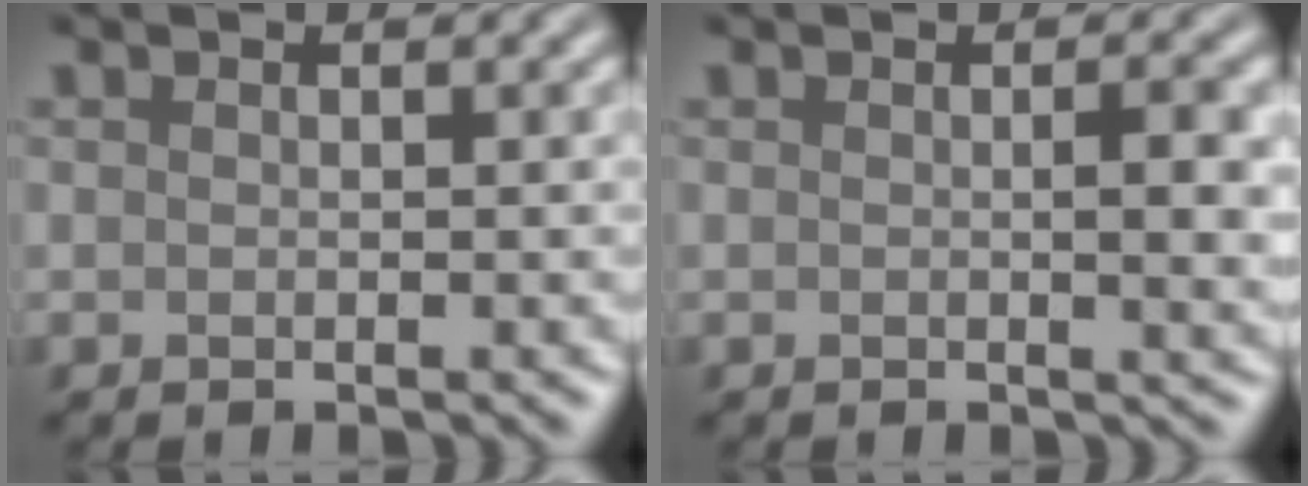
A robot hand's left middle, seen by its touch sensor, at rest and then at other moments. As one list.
[{"total": 2.7, "force": [0.1, 0.6, 2.6], "torque": [-0.034, -0.001, 0.000]}]